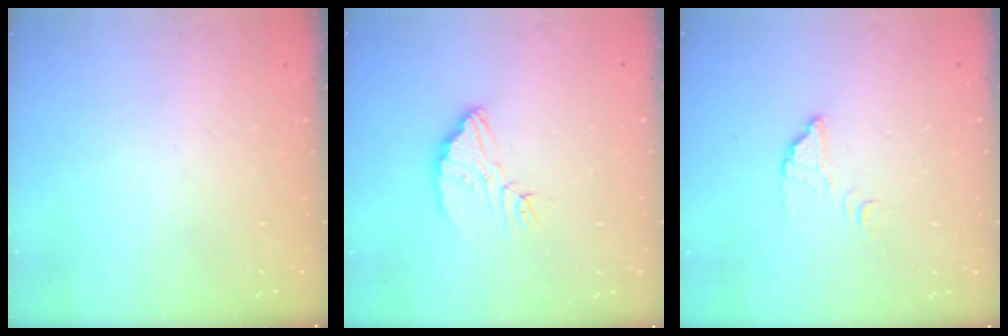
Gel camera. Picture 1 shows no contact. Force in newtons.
{"total": 5.5, "press": 5.5, "slide": 0.3}
{"total": 4.5, "press": 4.5, "slide": 0.3}